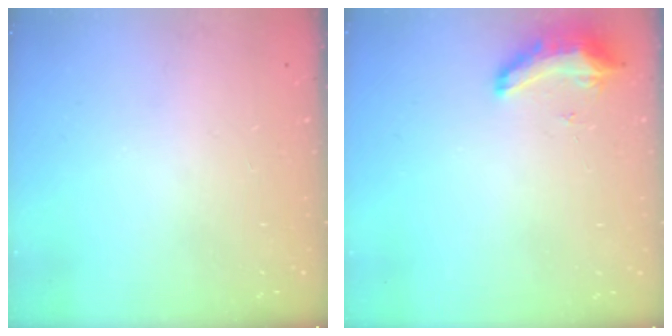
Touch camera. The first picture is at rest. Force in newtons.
{"total": 8.8, "press": 8.8, "slide": 0.2}